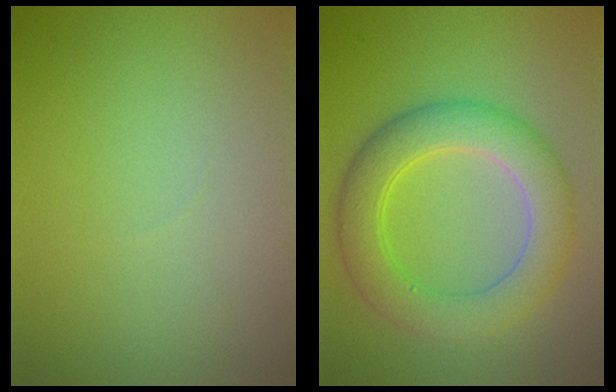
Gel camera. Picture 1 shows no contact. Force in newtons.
{"total": 6.1, "press": 6.0, "slide": 0.2}